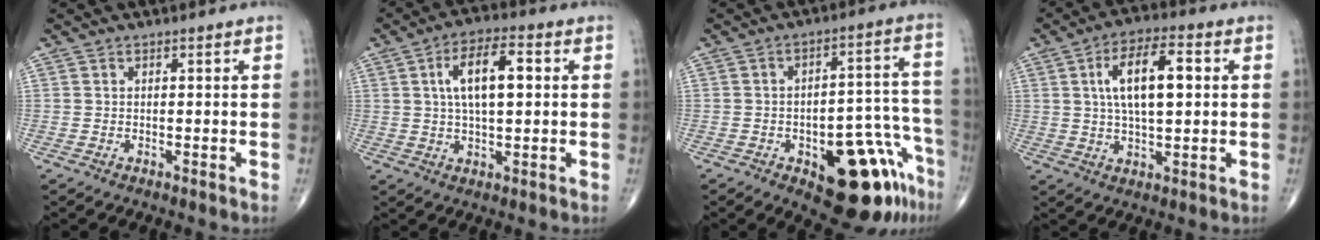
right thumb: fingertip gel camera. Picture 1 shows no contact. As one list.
[{"total": 10.2, "force": [2.0, 4.3, 9.1], "torque": [-0.149, 0.011, 0.030]}, {"total": 16.8, "force": [-8.7, 6.6, 12.8], "torque": [-0.105, 0.073, -0.107]}, {"total": 12.0, "force": [2.3, 5.0, 10.6], "torque": [-0.176, 0.009, 0.037]}]